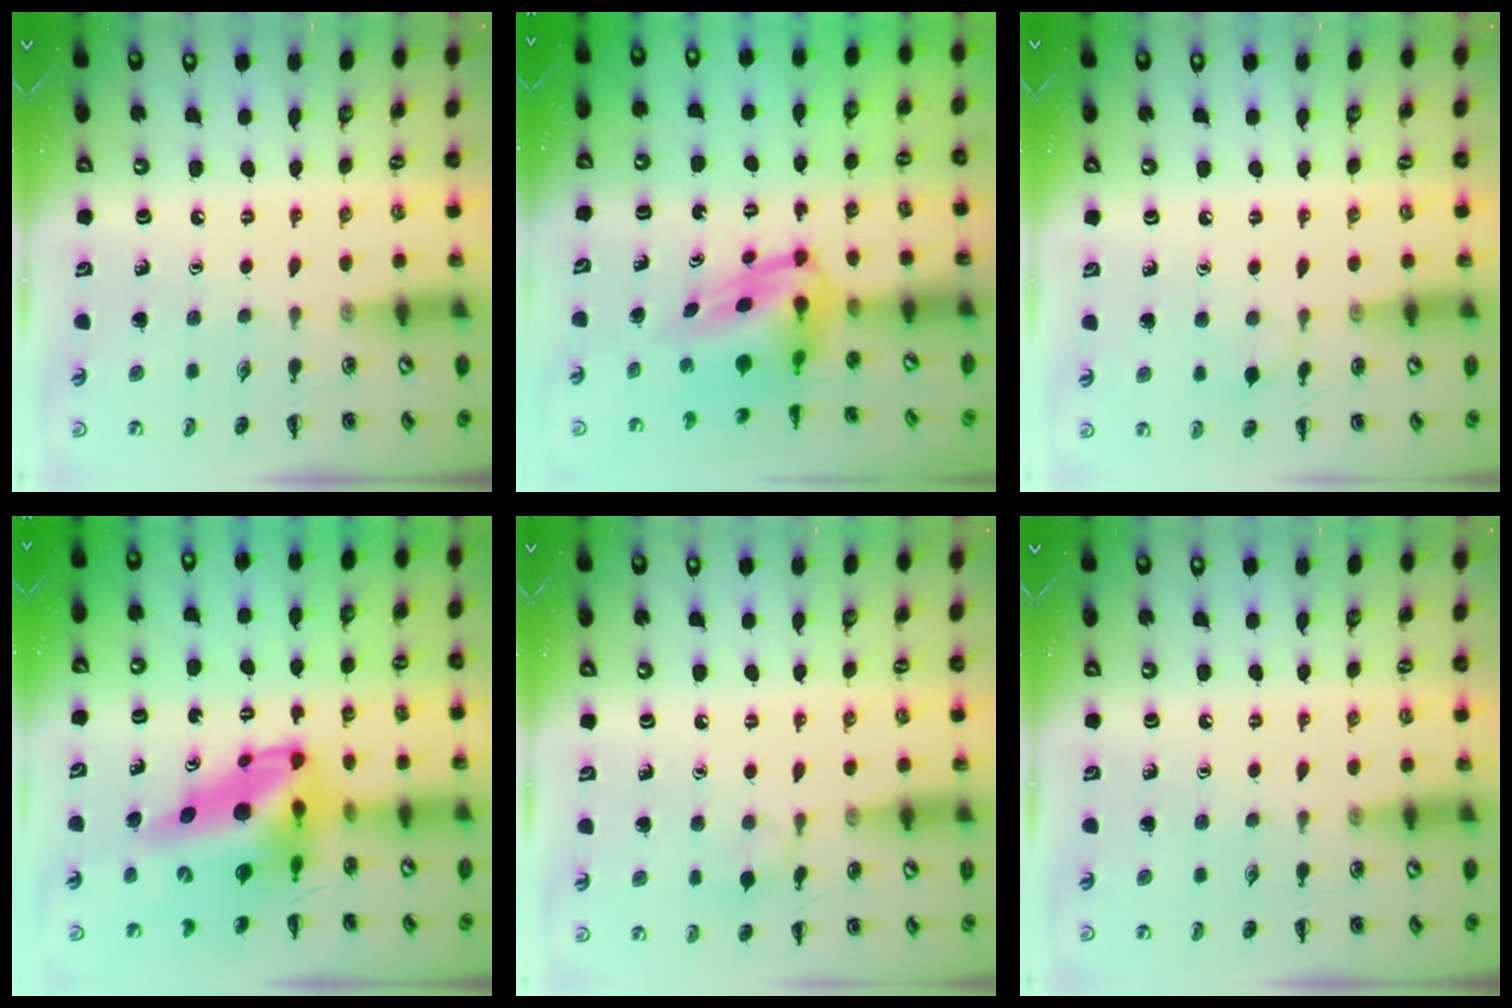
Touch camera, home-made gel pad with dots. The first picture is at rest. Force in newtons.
{"total": 5.0, "press": 4.8, "slide": 1.3}
{"total": 5.9, "press": 5.6, "slide": 1.9}
{"total": 13.2, "press": 12.5, "slide": 4.1}
{"total": 5.4, "press": 5.1, "slide": 1.9}
{"total": 0.0}